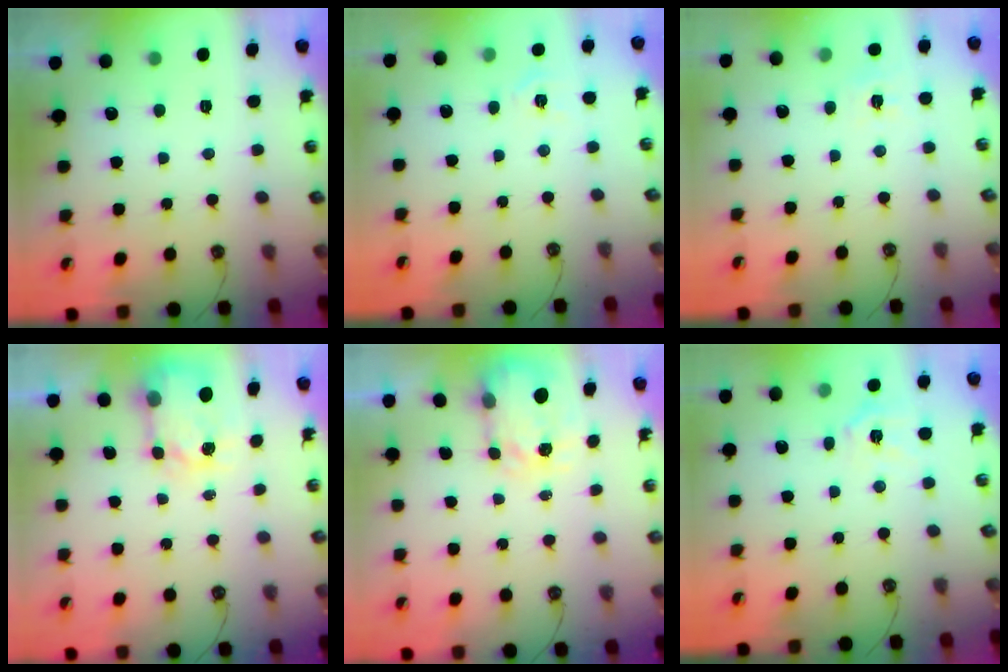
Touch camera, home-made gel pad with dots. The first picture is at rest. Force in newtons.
{"total": 3.2, "press": 3.1, "slide": 0.5}
{"total": 5.5, "press": 5.5, "slide": 0.6}
{"total": 6.1, "press": 6.0, "slide": 0.7}
{"total": 3.7, "press": 3.7, "slide": 0.6}
{"total": 7.9, "press": 7.8, "slide": 0.9}